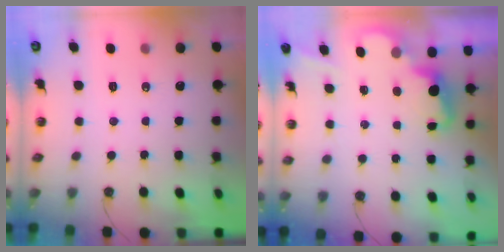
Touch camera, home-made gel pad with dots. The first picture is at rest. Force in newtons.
{"total": 2.3, "press": 2.2, "slide": 0.6}